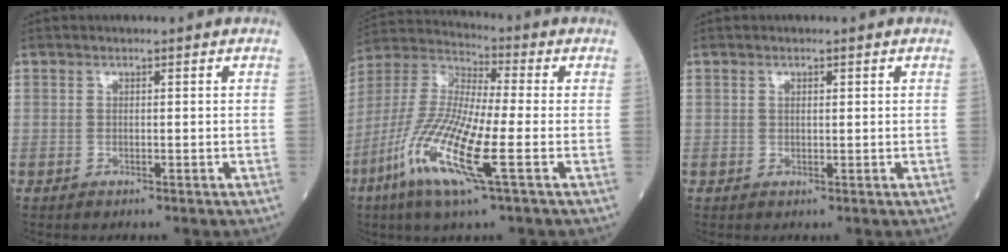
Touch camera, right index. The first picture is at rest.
{"total": 15.9, "force": [-5.5, 1.5, 14.8], "torque": [-0.316, -0.020, -0.113]}
{"total": 0.9, "force": [0.3, 0.4, 0.7], "torque": [-0.012, -0.001, 0.006]}